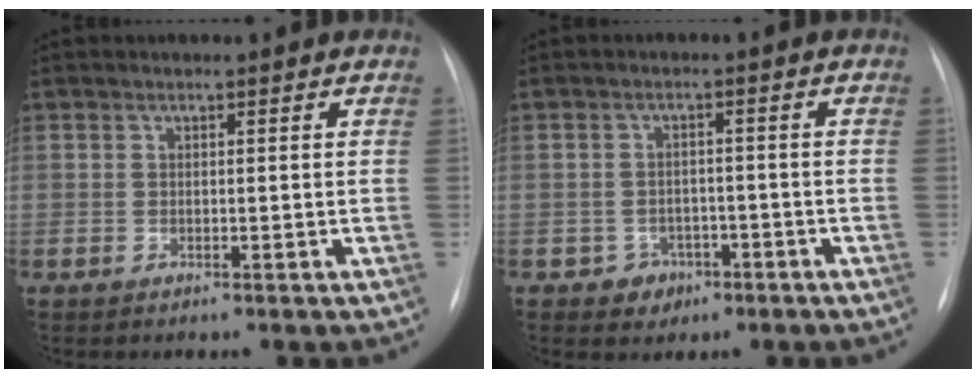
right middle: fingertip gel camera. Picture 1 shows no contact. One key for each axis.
{"total": 3.1, "fx": -1.4, "fy": 2.6, "fz": 0.7, "tx": -0.001, "ty": 0.011, "tz": -0.013}